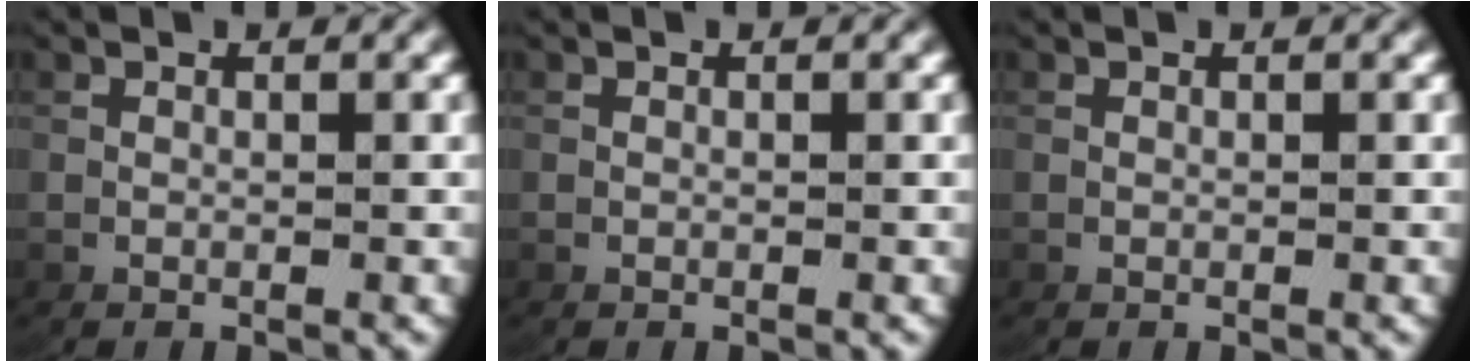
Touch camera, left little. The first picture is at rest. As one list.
[{"total": 0.0}, {"total": 0.0}]